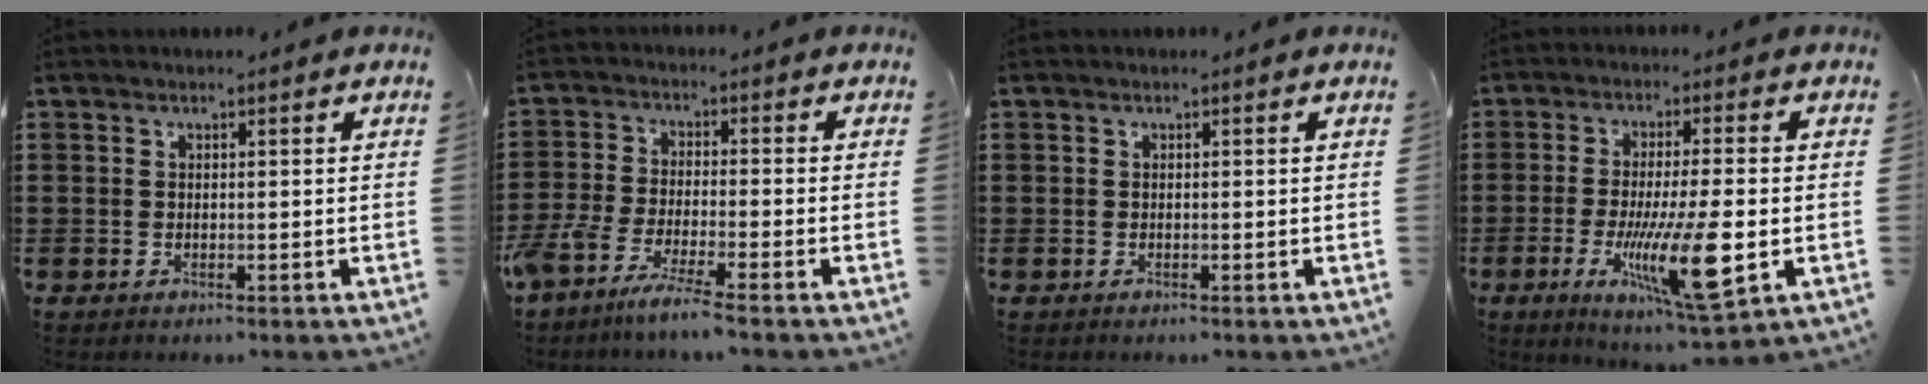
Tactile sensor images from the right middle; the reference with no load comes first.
{"total": 5.8, "force": [-5.0, -0.3, 2.8], "torque": [-0.078, -0.023, -0.102]}
{"total": 0.0}
{"total": 12.7, "force": [-3.1, 2.2, 12.1], "torque": [-0.234, -0.021, -0.054]}